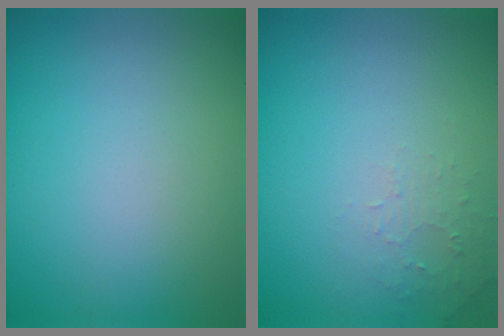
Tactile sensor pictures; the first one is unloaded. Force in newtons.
{"total": 1.3, "press": 1.2, "slide": 0.3}